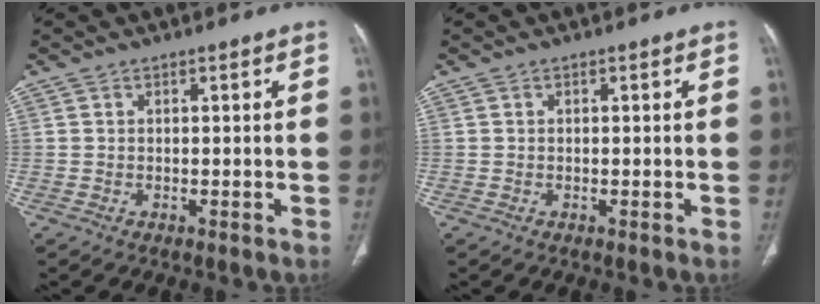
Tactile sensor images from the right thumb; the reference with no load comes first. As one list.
[{"total": 0.0}]